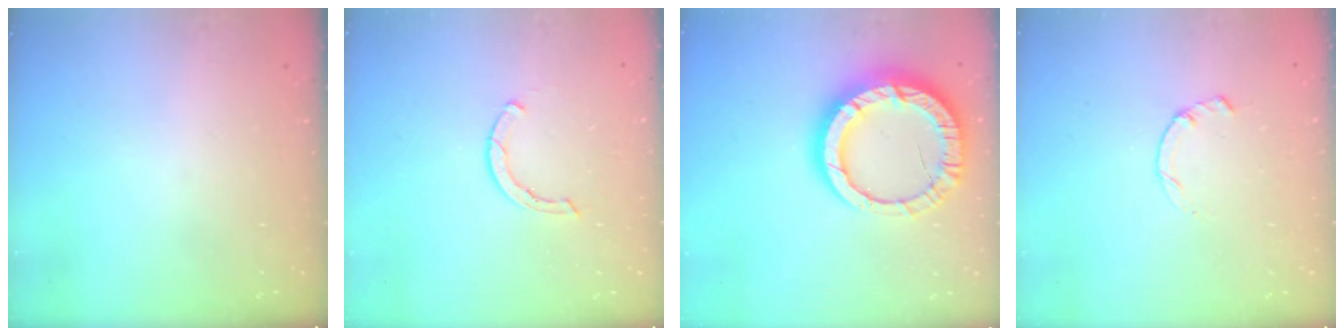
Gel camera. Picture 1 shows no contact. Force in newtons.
{"total": 1.7, "press": 1.6, "slide": 0.3}
{"total": 18.6, "press": 18.5, "slide": 1.6}
{"total": 0.5, "press": 0.4, "slide": 0.3}